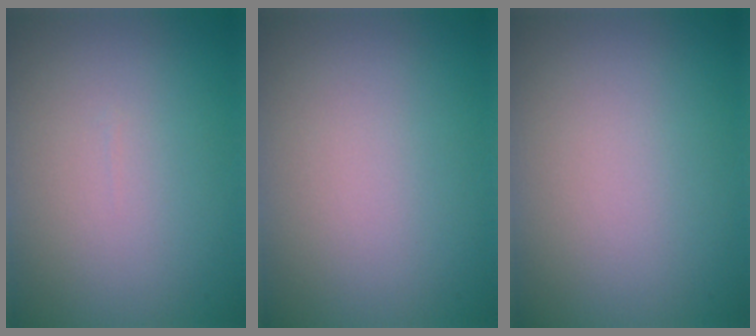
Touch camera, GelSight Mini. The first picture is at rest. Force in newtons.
{"total": 0.0}
{"total": 0.0}